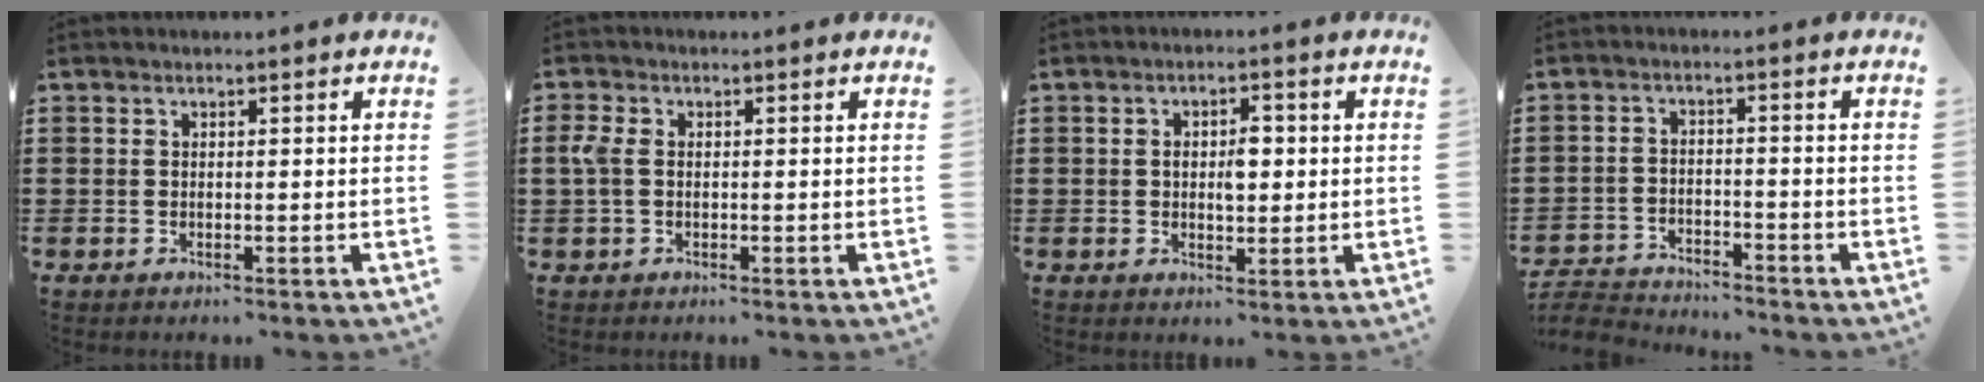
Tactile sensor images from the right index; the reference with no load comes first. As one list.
[{"total": 2.9, "force": [0.0, 1.8, 2.3], "torque": [-0.073, -0.002, -0.008]}, {"total": 3.8, "force": [0.3, 1.7, 3.4], "torque": [-0.060, 0.002, 0.001]}, {"total": 3.7, "force": [-3.7, 0.6, 0.0], "torque": [-0.014, 0.000, -0.082]}]